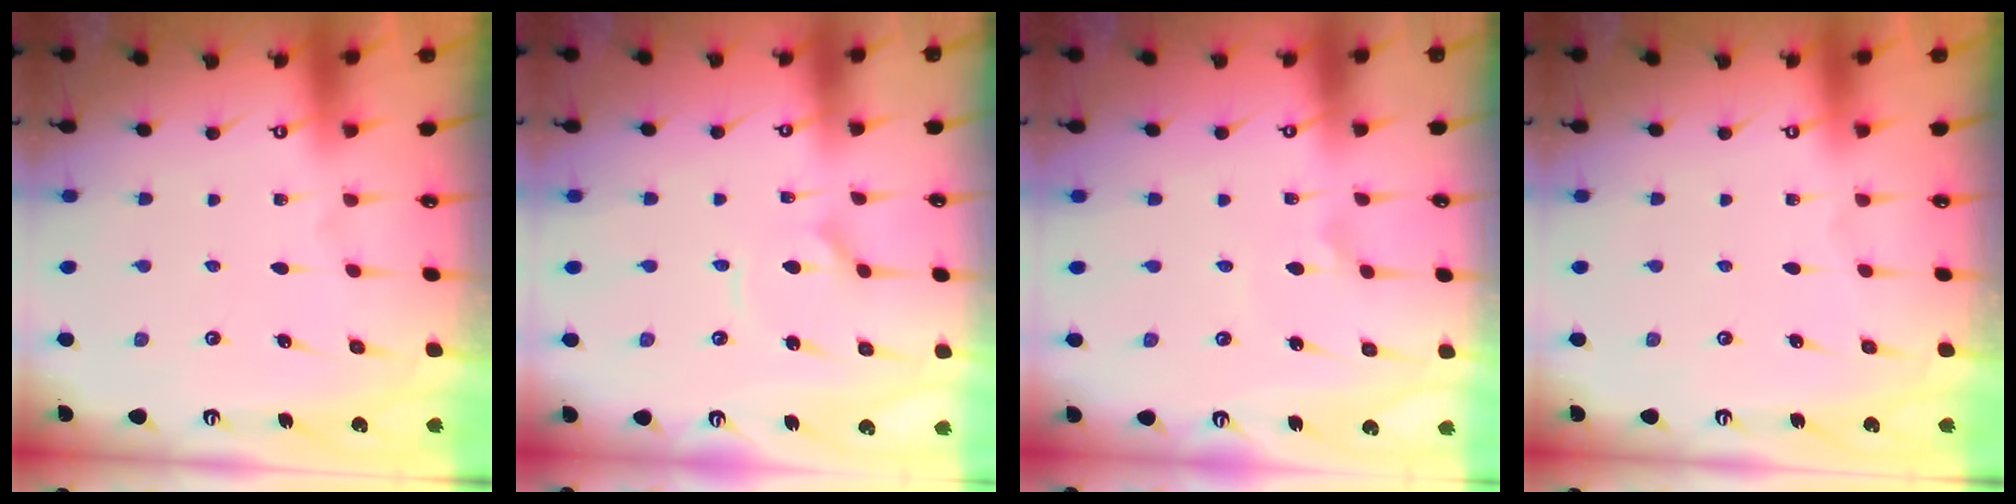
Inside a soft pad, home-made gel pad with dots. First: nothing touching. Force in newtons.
{"total": 3.7, "press": 3.6, "slide": 0.5}
{"total": 2.3, "press": 2.3, "slide": 0.1}
{"total": 0.0}